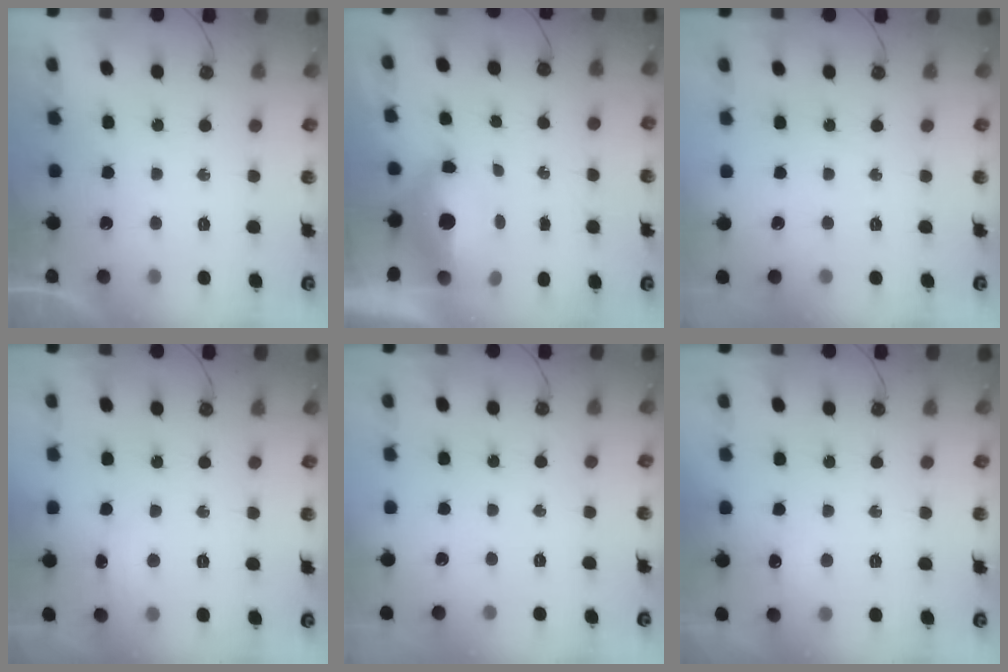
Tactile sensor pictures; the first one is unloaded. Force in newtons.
{"total": 12.9, "press": 9.2, "slide": 9.1}
{"total": 0.0}
{"total": 7.1, "press": 7.0, "slide": 0.9}
{"total": 0.0}
{"total": 5.7, "press": 5.6, "slide": 0.8}